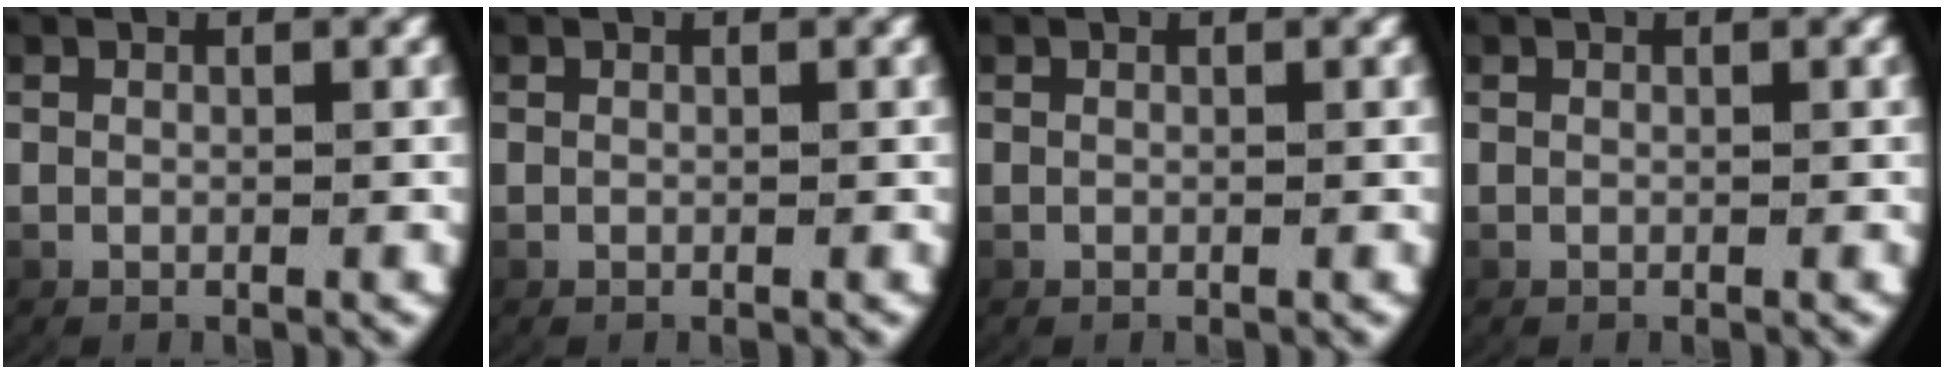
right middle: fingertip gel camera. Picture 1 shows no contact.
{"total": 0.0}
{"total": 0.0}
{"total": 0.0}